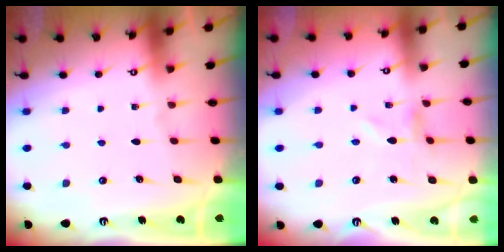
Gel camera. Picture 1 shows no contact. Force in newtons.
{"total": 0.0}